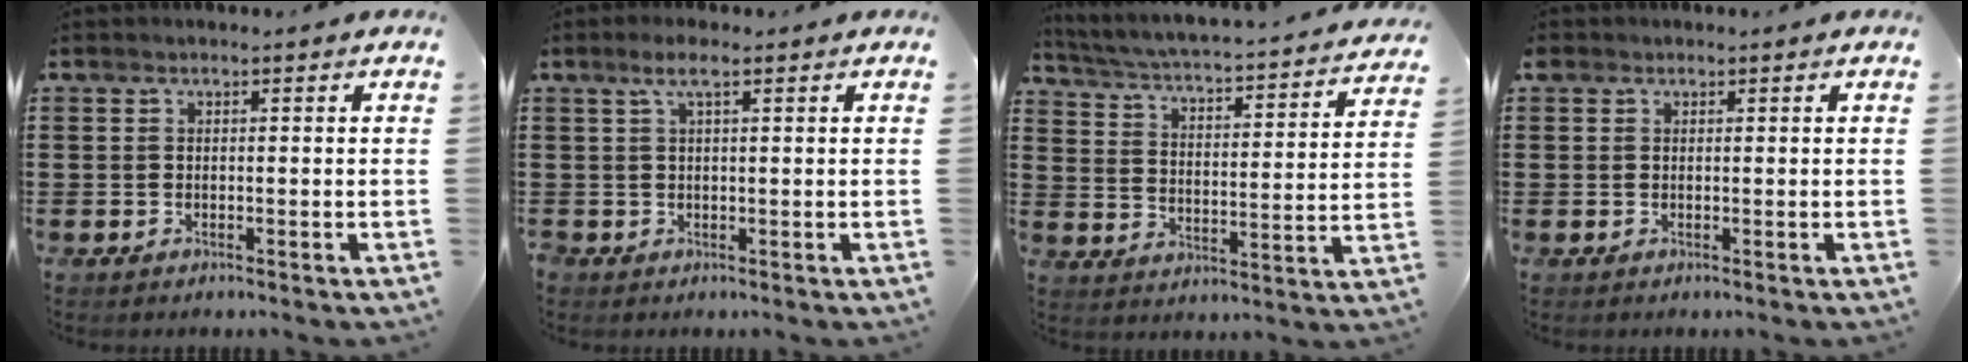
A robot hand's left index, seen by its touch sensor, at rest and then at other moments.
{"total": 2.8, "force": [1.1, 1.1, 2.3], "torque": [-0.049, 0.008, 0.017]}
{"total": 2.7, "force": [2.3, -0.3, 1.3], "torque": [-0.042, -0.031, 0.027]}
{"total": 0.7, "force": [0.4, 0.6, 0.2], "torque": [-0.007, 0.005, 0.007]}